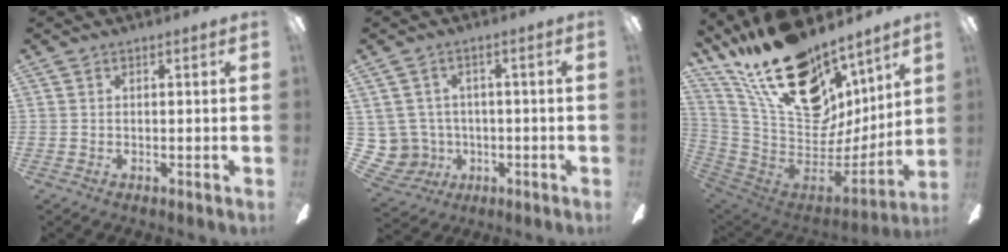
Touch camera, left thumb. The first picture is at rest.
{"total": 6.3, "force": [0.4, 6.3, 0.7], "torque": [-0.064, -0.007, 0.013]}
{"total": 27.1, "force": [18.6, 13.5, 14.4], "torque": [-0.259, -0.121, 0.350]}